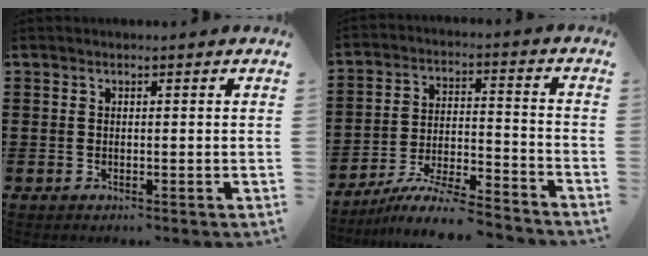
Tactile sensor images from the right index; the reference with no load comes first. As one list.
[{"total": 7.9, "force": [-7.3, 0.2, 3.2], "torque": [-0.060, 0.000, -0.144]}]